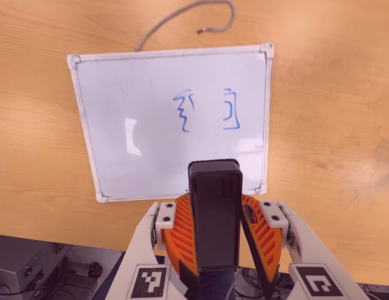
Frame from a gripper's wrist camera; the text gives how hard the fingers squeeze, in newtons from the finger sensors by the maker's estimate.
{"total": 5.7, "left": 6.6, "right": 4.9}